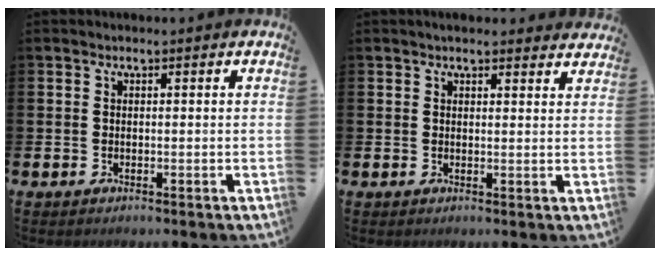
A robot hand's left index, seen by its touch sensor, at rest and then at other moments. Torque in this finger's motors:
{"motor_torque": [0.53, -0.58, 0.08, -0.01]}